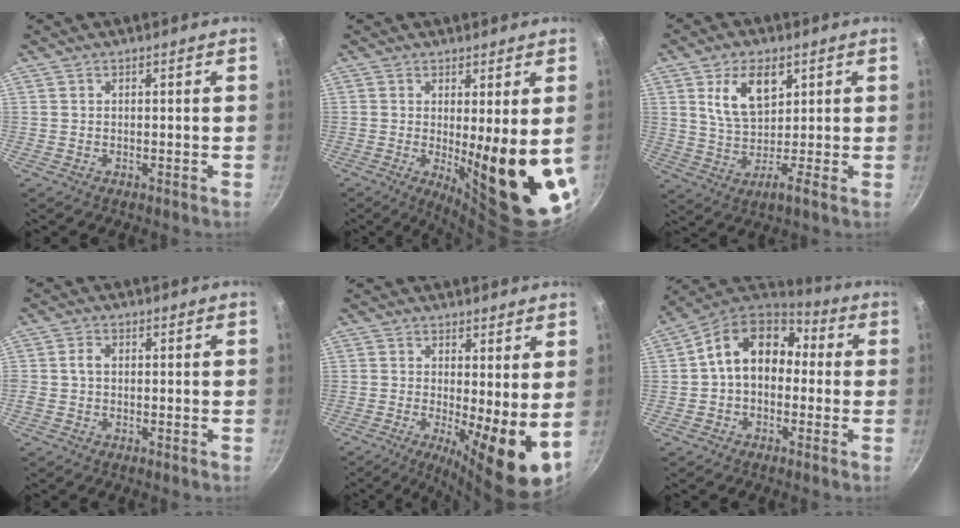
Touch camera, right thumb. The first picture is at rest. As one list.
[{"total": 15.5, "force": [-1.0, 3.4, 15.0], "torque": [-0.181, -0.036, 0.000]}, {"total": 9.0, "force": [3.3, 5.1, 6.7], "torque": [-0.100, -0.010, 0.053]}, {"total": 2.3, "force": [0.2, 1.7, 1.5], "torque": [-0.027, 0.007, 0.000]}, {"total": 11.1, "force": [-0.4, 3.1, 10.6], "torque": [-0.139, -0.018, -0.004]}, {"total": 14.0, "force": [0.9, 10.2, 9.5], "torque": [-0.119, 0.040, -0.008]}]